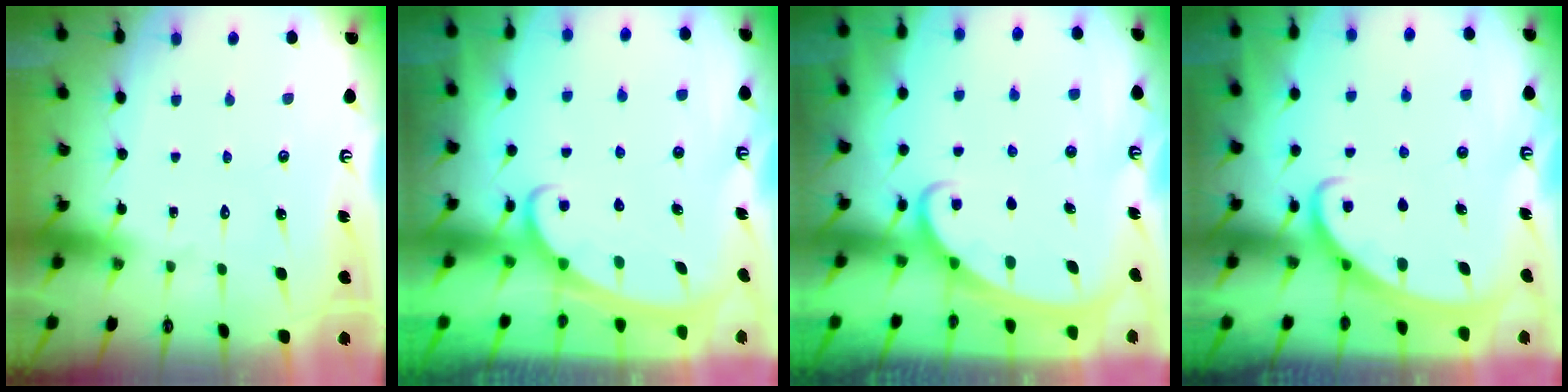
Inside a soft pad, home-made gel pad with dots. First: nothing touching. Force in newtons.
{"total": 2.1, "press": 2.1, "slide": 0.3}
{"total": 1.9, "press": 1.9, "slide": 0.3}
{"total": 2.5, "press": 2.5, "slide": 0.3}